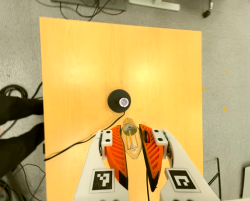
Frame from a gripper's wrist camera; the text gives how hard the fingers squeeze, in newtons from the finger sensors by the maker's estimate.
{"total": 22.8, "left": 25.8, "right": 19.7}